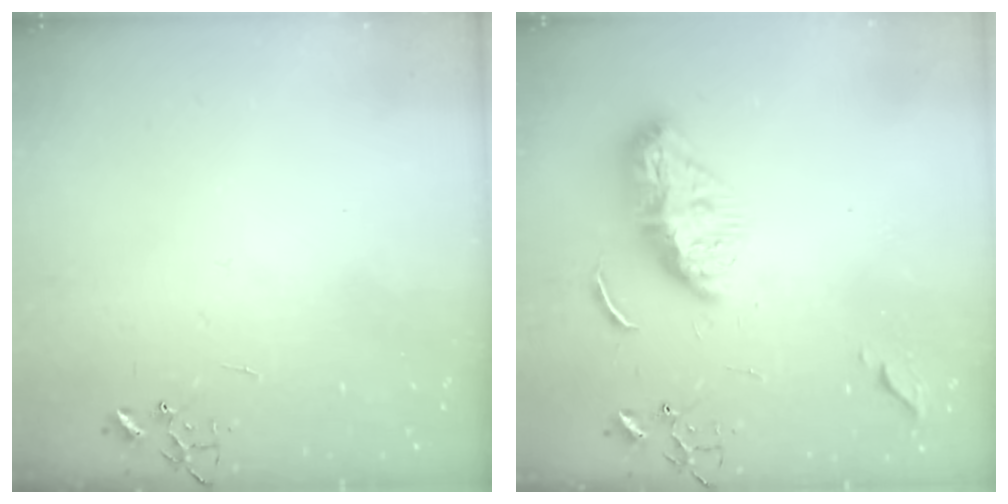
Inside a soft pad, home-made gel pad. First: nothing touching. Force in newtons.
{"total": 13.0, "press": 13.0, "slide": 0.8}